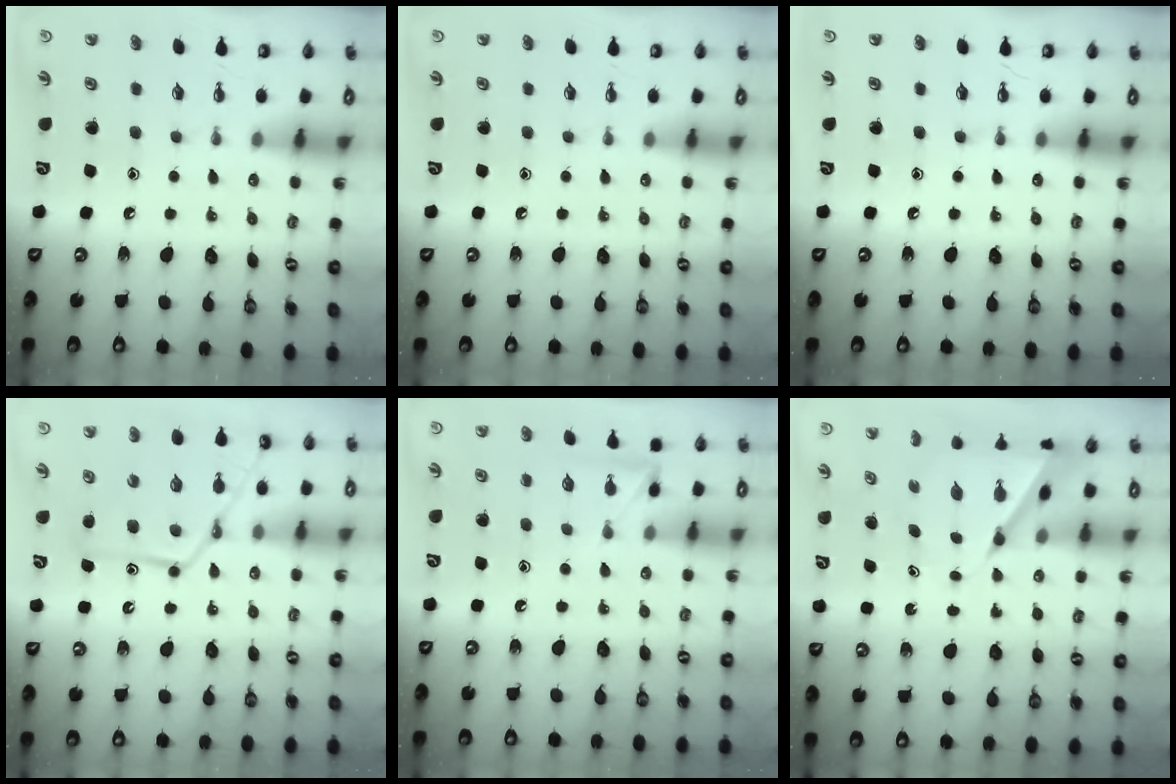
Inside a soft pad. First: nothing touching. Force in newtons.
{"total": 0.0}
{"total": 0.0}
{"total": 17.2, "press": 17.2, "slide": 1.5}
{"total": 4.2, "press": 4.1, "slide": 0.5}
{"total": 7.4, "press": 7.4, "slide": 0.7}